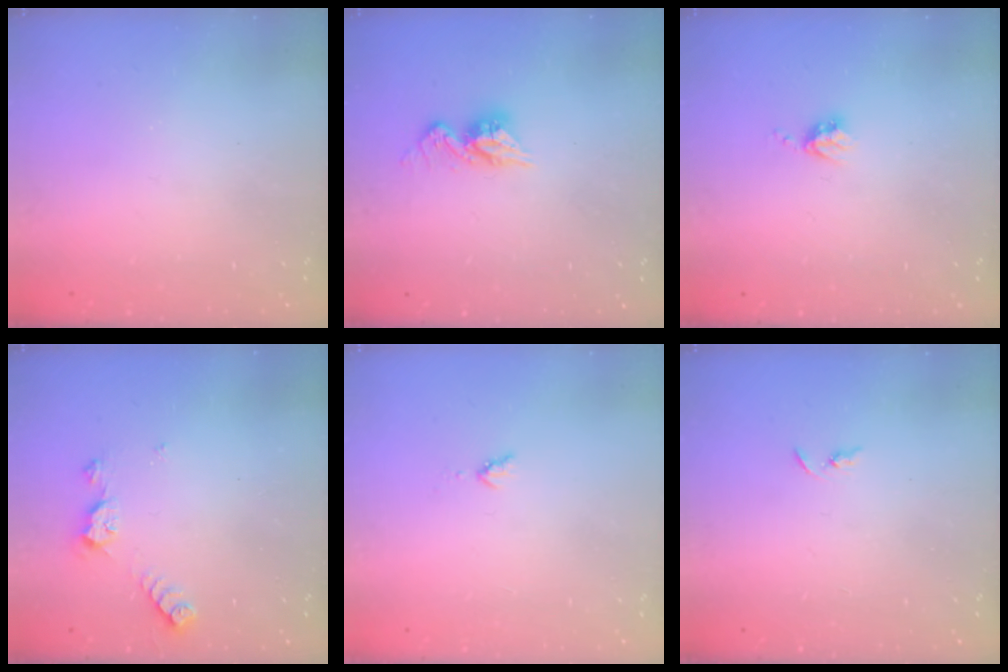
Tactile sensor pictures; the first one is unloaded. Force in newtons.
{"total": 8.9, "press": 8.9, "slide": 0.6}
{"total": 3.6, "press": 3.6, "slide": 0.4}
{"total": 5.5, "press": 5.4, "slide": 0.6}
{"total": 2.8, "press": 2.8, "slide": 0.4}
{"total": 2.4, "press": 2.3, "slide": 0.2}